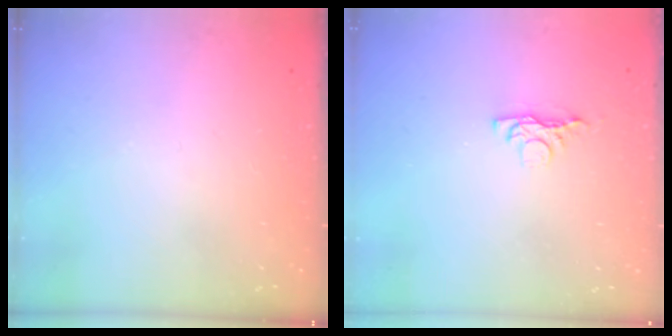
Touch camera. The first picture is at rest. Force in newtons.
{"total": 3.7, "press": 3.7, "slide": 0.7}